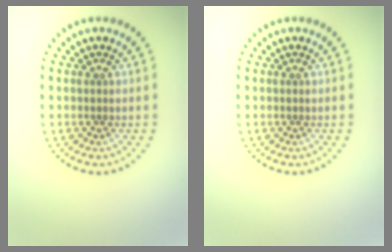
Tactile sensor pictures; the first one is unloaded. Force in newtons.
{"total": 0.0}